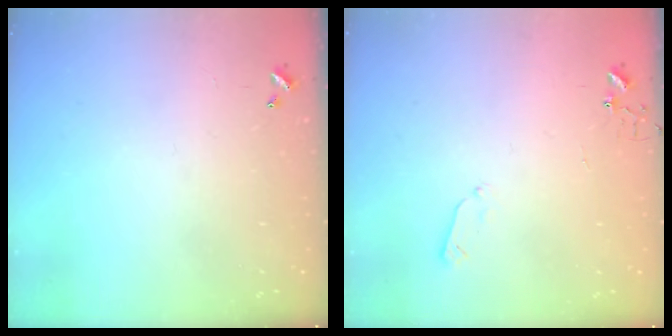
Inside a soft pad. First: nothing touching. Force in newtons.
{"total": 3.3, "press": 3.2, "slide": 0.6}